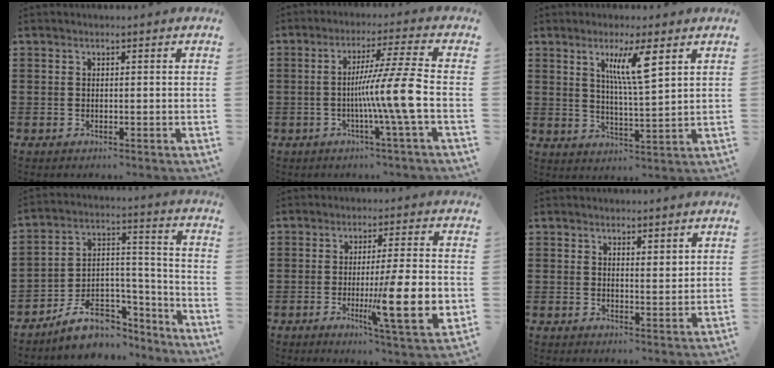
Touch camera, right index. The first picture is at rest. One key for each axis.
{"total": 10.4, "fx": -1.9, "fy": -1.3, "fz": 10.2, "tx": -0.178, "ty": -0.012, "tz": -0.040}
{"total": 7.4, "fx": 3.4, "fy": 1.1, "fz": 6.5, "tx": -0.127, "ty": 0.002, "tz": 0.053}
{"total": 9.4, "fx": -6.9, "fy": 5.4, "fz": 3.3, "tx": -0.056, "ty": 0.029, "tz": -0.122}
{"total": 13.0, "fx": -2.5, "fy": 1.9, "fz": 12.7, "tx": -0.203, "ty": -0.017, "tz": -0.041}
{"total": 2.0, "fx": 1.8, "fy": 0.6, "fz": 0.5, "tx": -0.012, "ty": 0.004, "tz": 0.035}